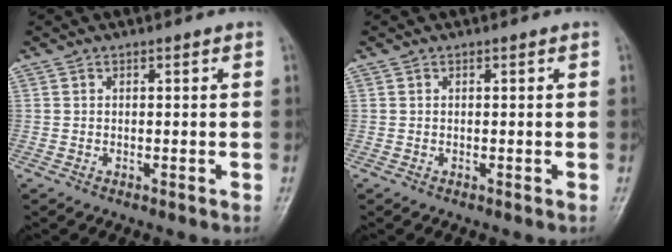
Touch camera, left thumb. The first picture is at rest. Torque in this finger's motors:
{"motor_torque": [0.00, 0.00, 0.00, 0.00, 0.00]}